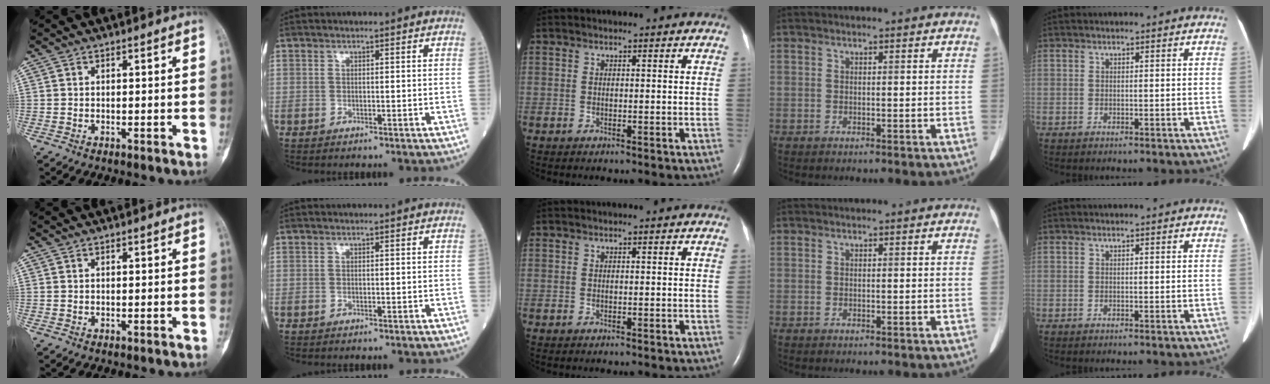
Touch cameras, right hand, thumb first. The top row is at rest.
{}